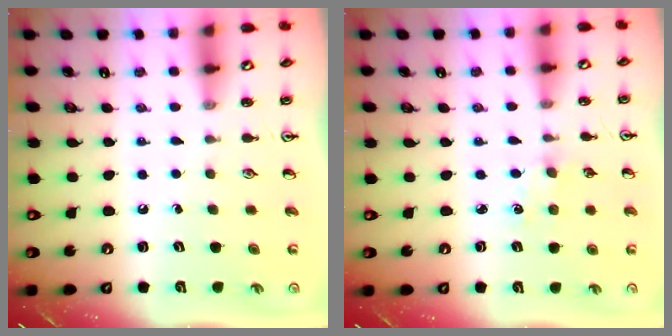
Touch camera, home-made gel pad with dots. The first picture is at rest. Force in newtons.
{"total": 1.1, "press": 1.0, "slide": 0.2}